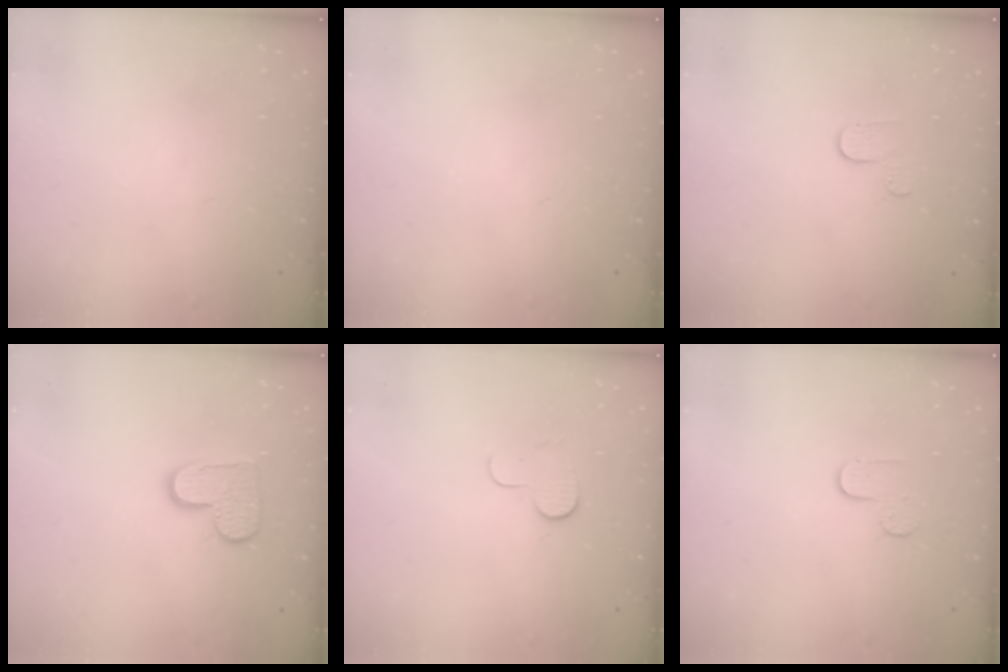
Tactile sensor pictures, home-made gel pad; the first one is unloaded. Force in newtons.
{"total": 0.0}
{"total": 3.9, "press": 3.9, "slide": 0.4}
{"total": 9.9, "press": 9.9, "slide": 0.3}
{"total": 6.3, "press": 6.3, "slide": 0.5}
{"total": 4.3, "press": 4.3, "slide": 0.4}